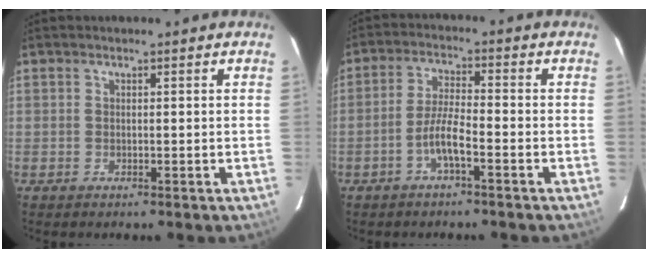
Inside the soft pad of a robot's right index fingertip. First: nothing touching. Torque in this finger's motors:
{"motor_torque": [1.08, -0.59, 0.57, 0.13]}